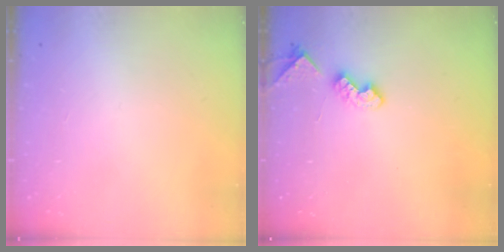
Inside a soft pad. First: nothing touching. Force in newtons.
{"total": 3.8, "press": 3.8, "slide": 0.6}